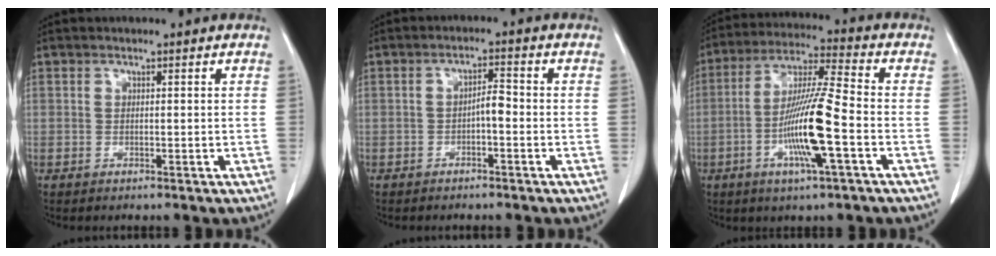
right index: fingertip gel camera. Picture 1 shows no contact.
{"total": 2.5, "force": [-0.8, 0.7, 2.3], "torque": [-0.036, 0.007, -0.014]}
{"total": 13.1, "force": [-3.8, 0.2, 12.5], "torque": [-0.244, -0.007, -0.076]}